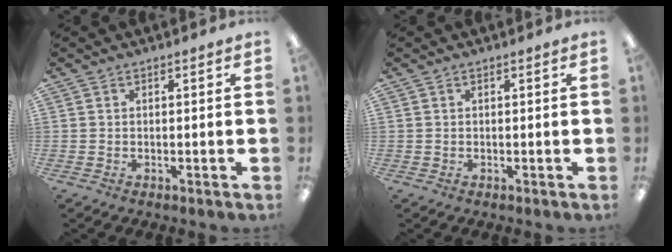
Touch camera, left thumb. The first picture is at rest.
{"total": 0.0}